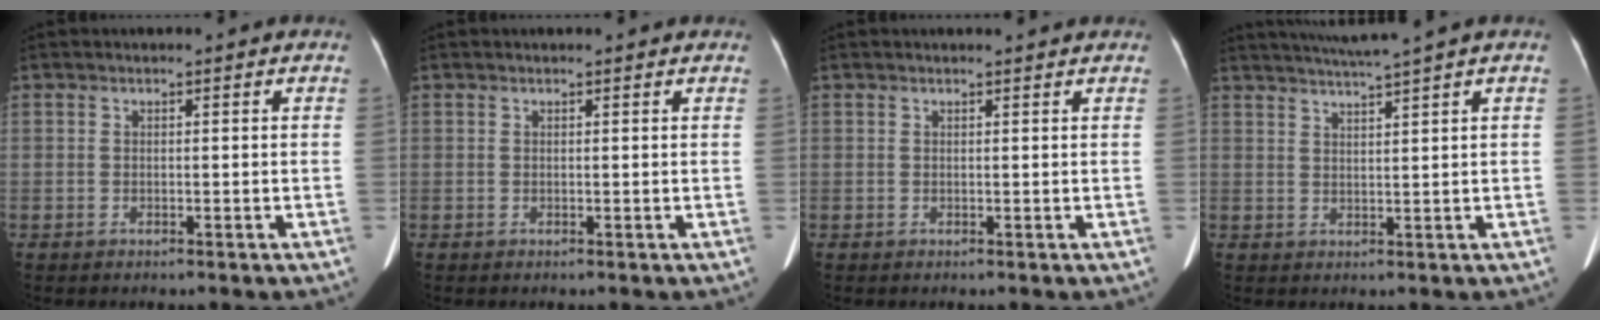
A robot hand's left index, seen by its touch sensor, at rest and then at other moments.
{"total": 1.6, "force": [1.5, 0.3, 0.4], "torque": [-0.013, 0.009, 0.012]}
{"total": 1.4, "force": [1.4, 0.1, 0.2], "torque": [-0.010, 0.003, 0.016]}
{"total": 3.7, "force": [3.1, -1.6, 1.3], "torque": [-0.025, -0.001, 0.061]}